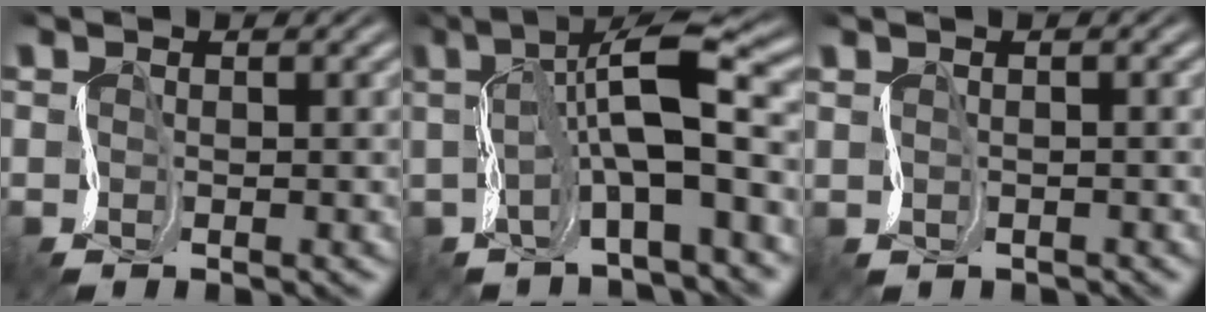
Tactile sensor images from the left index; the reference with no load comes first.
{"total": 8.9, "force": [1.2, 1.6, 8.7], "torque": [-0.131, 0.044, 0.005]}
{"total": 1.3, "force": [1.0, -0.4, -0.8], "torque": [0.017, 0.009, 0.006]}